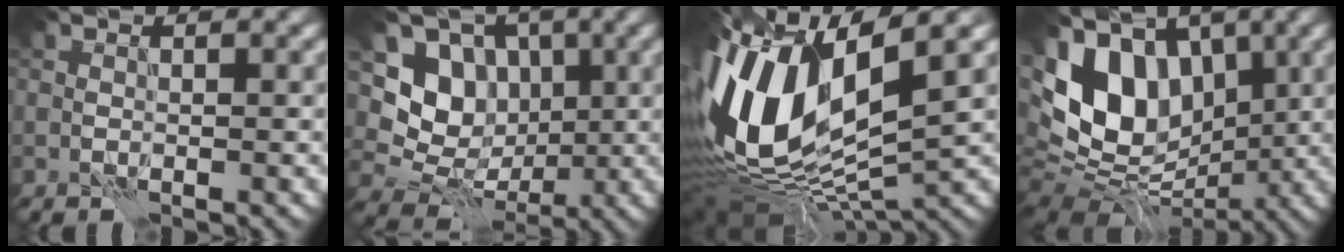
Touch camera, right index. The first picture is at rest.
{"total": 7.5, "force": [0.7, 6.3, 4.0], "torque": [-0.051, -0.002, 0.002]}
{"total": 14.5, "force": [1.2, 6.8, 12.7], "torque": [-0.277, -0.006, 0.016]}
{"total": 11.5, "force": [1.6, 7.9, 8.1], "torque": [-0.145, 0.005, 0.007]}